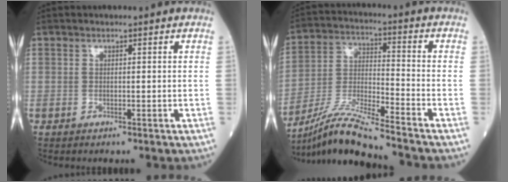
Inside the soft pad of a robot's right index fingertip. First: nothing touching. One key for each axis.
{"total": 11.9, "fx": -10.6, "fy": -1.1, "fz": 5.3, "tx": -0.107, "ty": -0.013, "tz": -0.200}